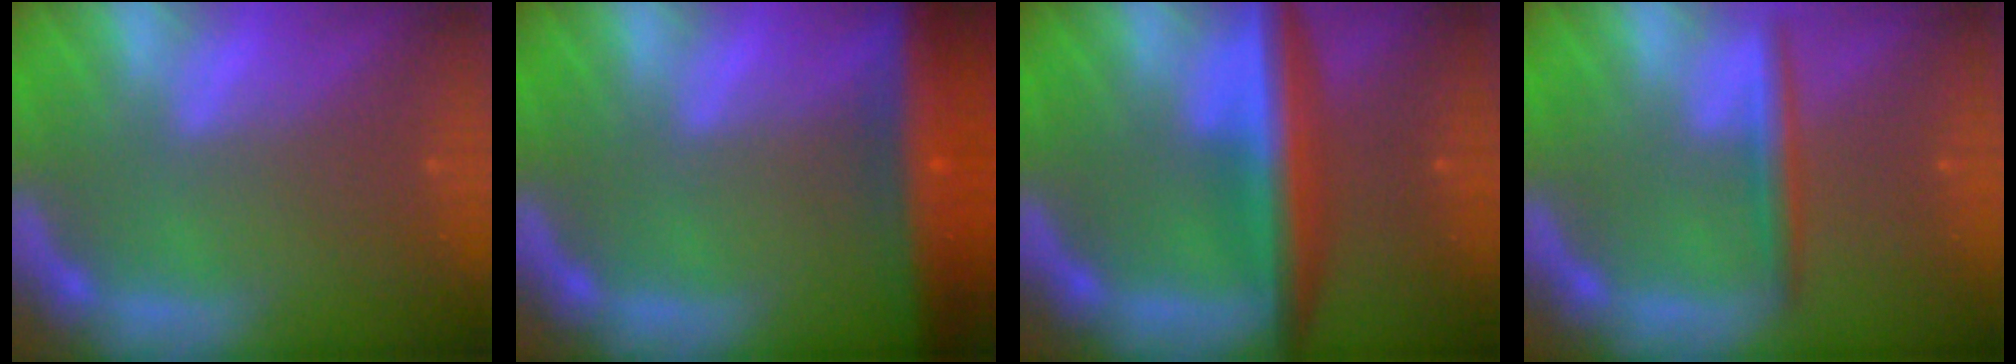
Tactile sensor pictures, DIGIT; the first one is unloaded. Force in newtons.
{"total": 9.5}
{"total": 6.6}
{"total": 2.4}